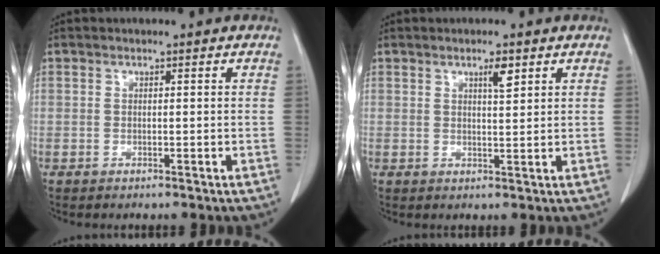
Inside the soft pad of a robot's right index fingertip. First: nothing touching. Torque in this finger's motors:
{"motor_torque": [0.07, 0.11, 0.01, 0.01]}